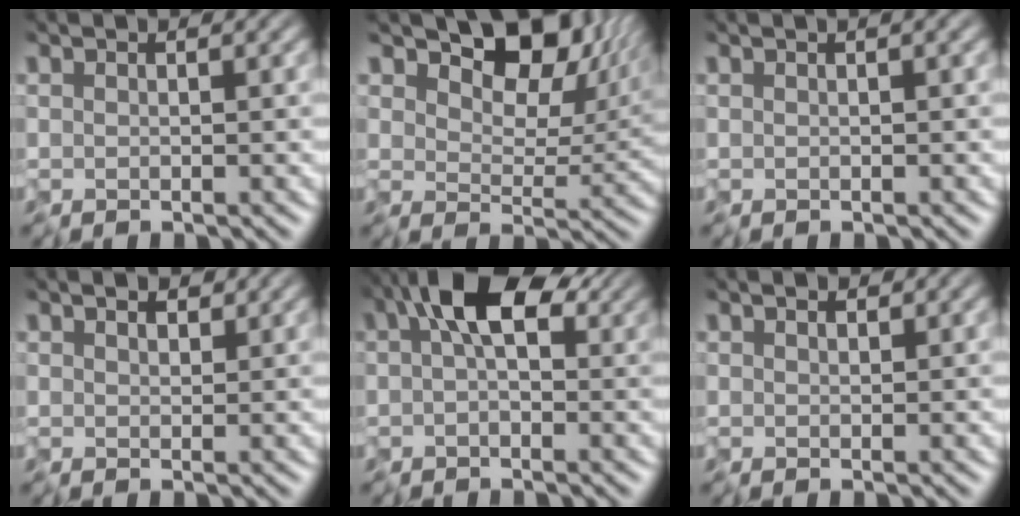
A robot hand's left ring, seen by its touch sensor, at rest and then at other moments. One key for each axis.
{"total": 8.9, "fx": 4.5, "fy": 5.3, "fz": 5.5, "tx": -0.082, "ty": -0.003, "tz": 0.067}
{"total": 1.9, "fx": 1.0, "fy": 0.8, "fz": 1.5, "tx": -0.021, "ty": 0.014, "tz": 0.001}
{"total": 2.2, "fx": 1.2, "fy": 1.2, "fz": 1.4, "tx": -0.022, "ty": 0.011, "tz": 0.009}
{"total": 7.0, "fx": 1.8, "fy": 3.9, "fz": 5.5, "tx": -0.094, "ty": 0.011, "tz": 0.022}
{"total": 1.1, "fx": 0.6, "fy": 0.7, "fz": 0.7, "tx": -0.010, "ty": 0.008, "tz": 0.003}